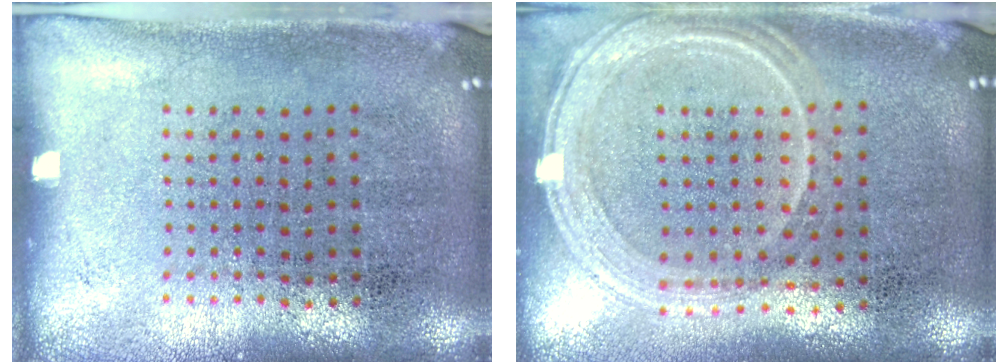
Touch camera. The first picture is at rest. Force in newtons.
{"total": 1.2, "press": 1.1, "slide": 0.3}